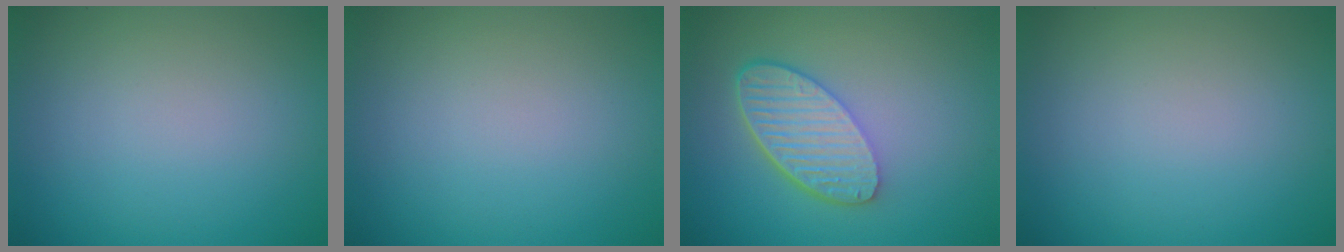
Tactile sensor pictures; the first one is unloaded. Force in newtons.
{"total": 0.0}
{"total": 5.8, "press": 4.4, "slide": 3.8}
{"total": 0.0}